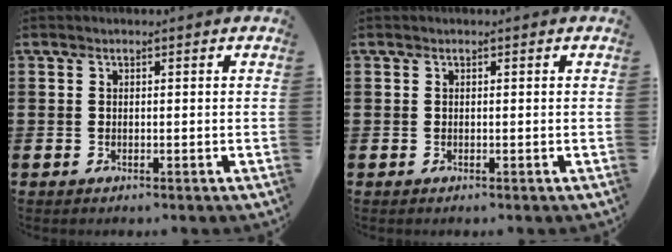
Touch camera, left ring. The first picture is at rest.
{"total": 0.0}